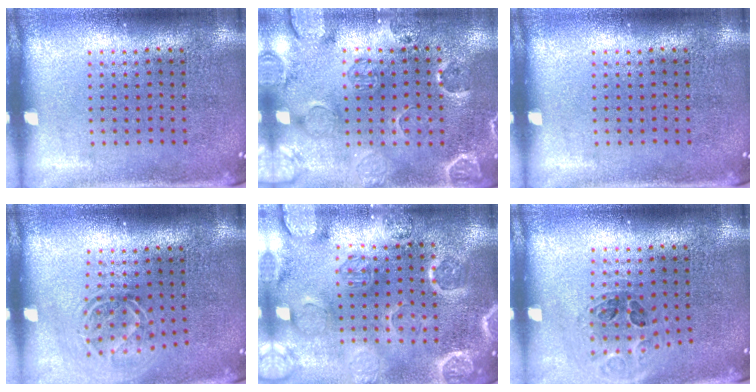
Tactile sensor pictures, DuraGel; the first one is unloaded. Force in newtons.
{"total": 2.5, "press": 2.1, "slide": 1.4}
{"total": 0.0}
{"total": 1.7, "press": 1.2, "slide": 1.2}
{"total": 3.4, "press": 3.3, "slide": 0.8}
{"total": 1.0, "press": 1.0, "slide": 0.1}